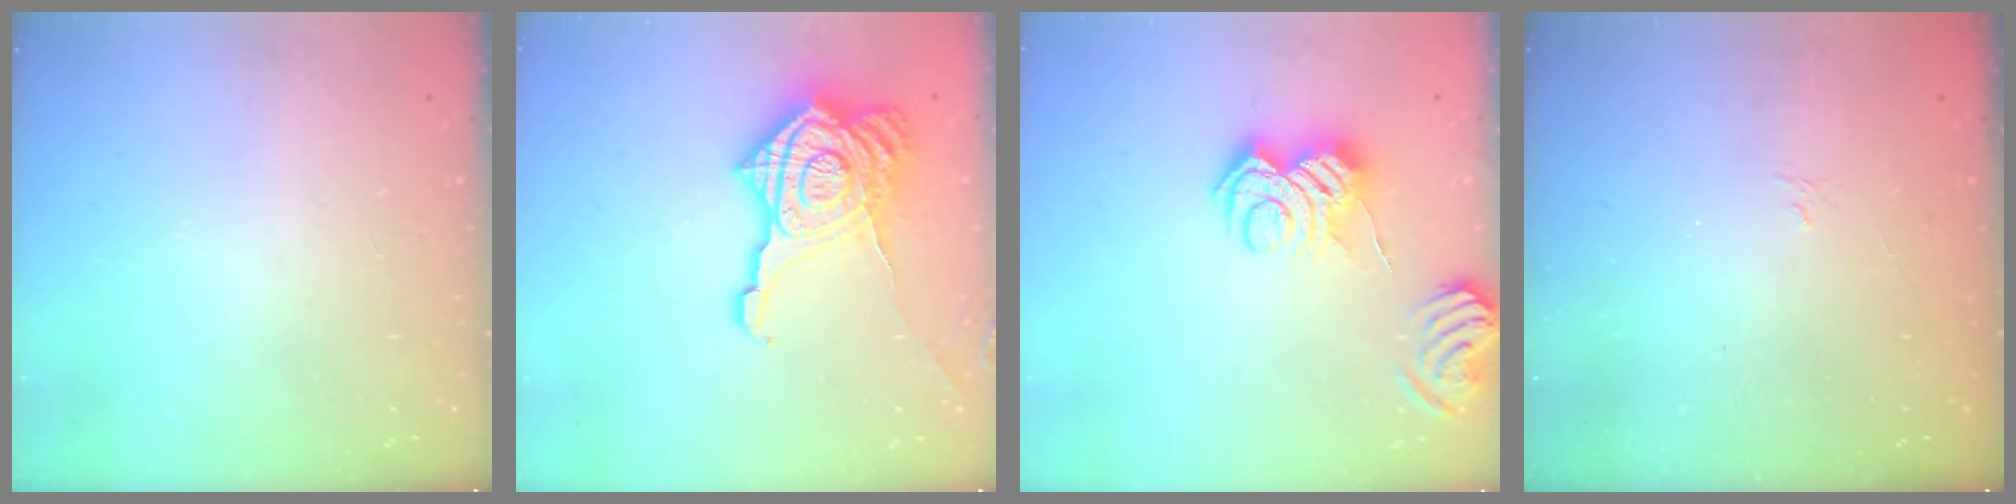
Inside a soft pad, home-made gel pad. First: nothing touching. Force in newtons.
{"total": 24.8, "press": 24.7, "slide": 1.8}
{"total": 10.5, "press": 10.5, "slide": 0.7}
{"total": 1.1, "press": 0.4, "slide": 1.1}